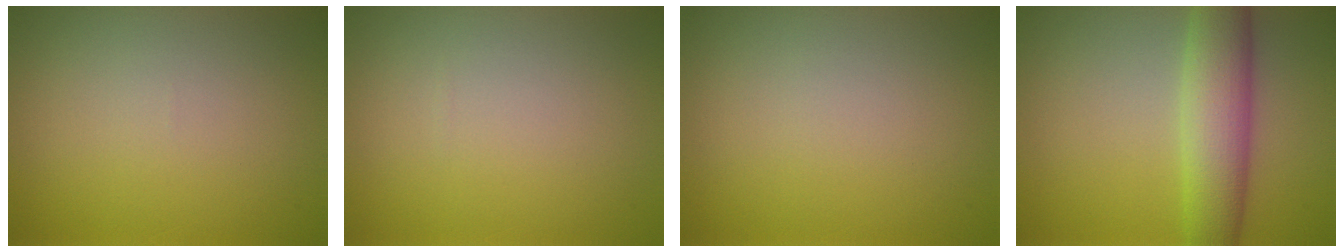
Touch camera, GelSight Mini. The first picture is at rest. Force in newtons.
{"total": 0.0}
{"total": 0.0}
{"total": 5.8, "press": 5.8, "slide": 0.2}